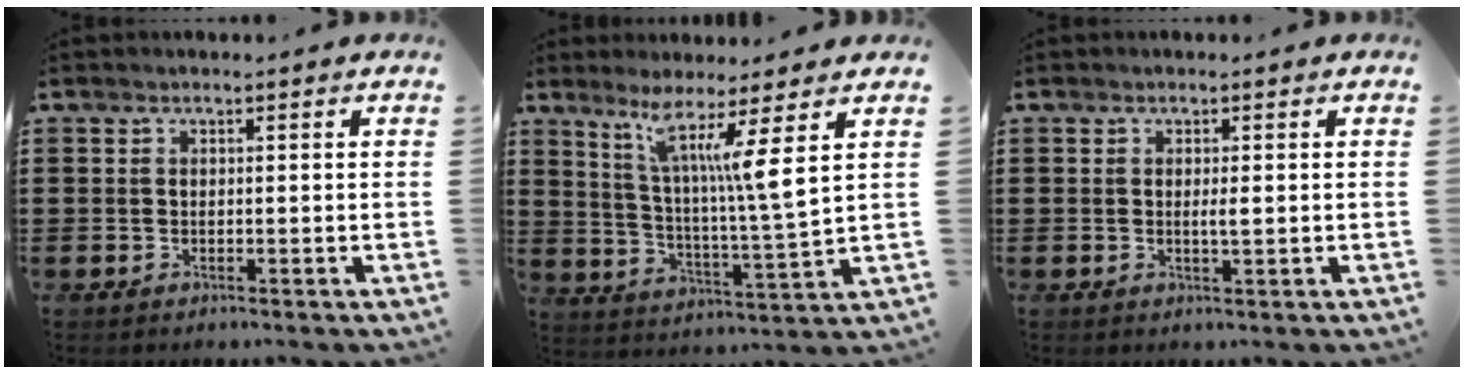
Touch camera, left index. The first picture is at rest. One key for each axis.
{"total": 9.4, "fx": 6.1, "fy": -1.1, "fz": 7.0, "tx": -0.138, "ty": -0.039, "tz": 0.094}
{"total": 1.3, "fx": 0.0, "fy": 0.2, "fz": 1.3, "tx": -0.026, "ty": -0.003, "tz": 0.000}